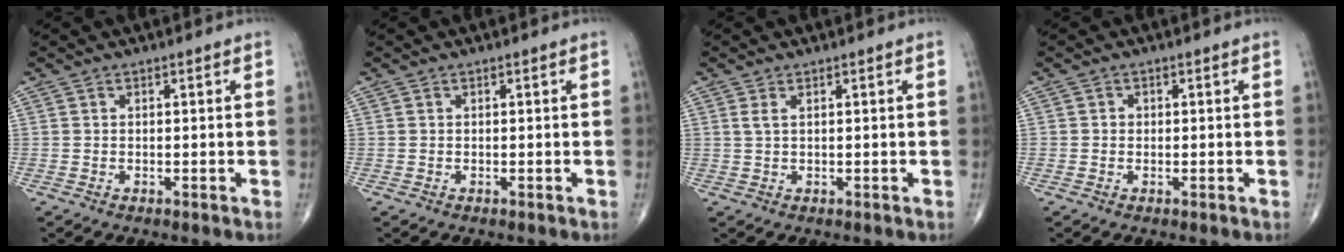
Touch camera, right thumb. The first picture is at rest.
{"total": 0.0}
{"total": 1.3, "force": [0.6, 0.5, 1.1], "torque": [-0.028, 0.008, 0.017]}
{"total": 0.9, "force": [0.0, 0.9, 0.3], "torque": [0.002, 0.003, 0.000]}